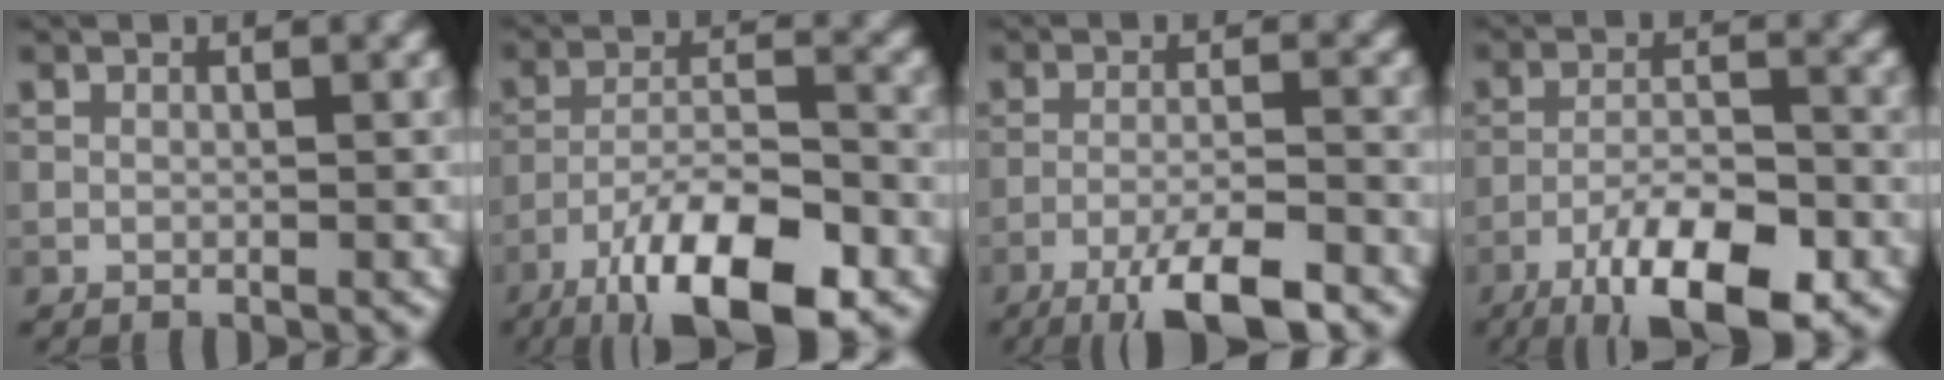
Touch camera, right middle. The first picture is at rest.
{"total": 12.3, "force": [-7.9, 3.8, 8.5], "torque": [-0.155, -0.004, -0.143]}
{"total": 6.7, "force": [-4.7, 1.2, 4.7], "torque": [-0.078, 0.001, -0.083]}
{"total": 9.8, "force": [-6.2, 2.8, 7.1], "torque": [-0.121, -0.006, -0.110]}